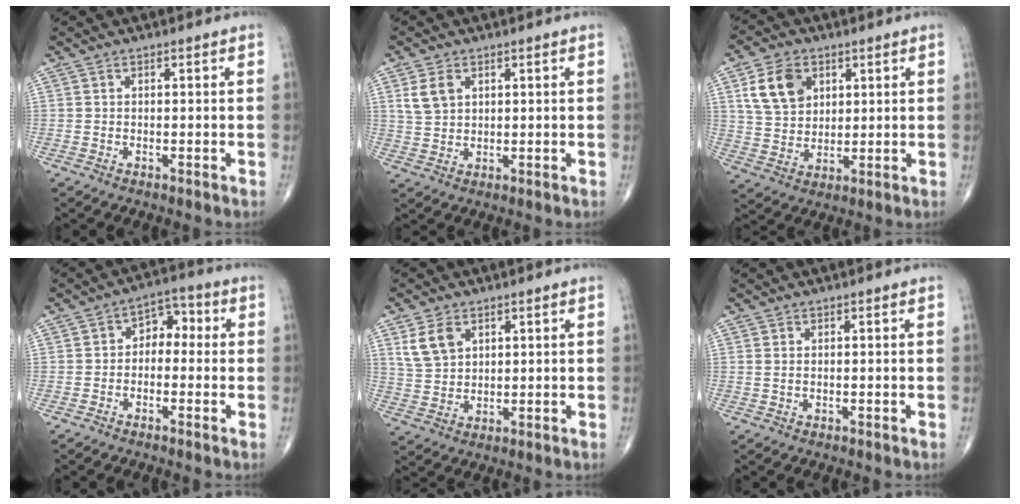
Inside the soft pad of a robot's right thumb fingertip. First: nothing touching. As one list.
[{"total": 4.7, "force": [2.0, 3.2, 2.8], "torque": [-0.049, -0.003, 0.045]}, {"total": 10.0, "force": [3.9, 7.2, 5.6], "torque": [-0.083, -0.012, 0.078]}, {"total": 5.6, "force": [-0.3, 3.9, 3.9], "torque": [-0.024, 0.029, -0.022]}, {"total": 6.3, "force": [3.0, 4.2, 3.6], "torque": [-0.061, -0.008, 0.066]}, {"total": 0.6, "force": [0.2, 0.2, 0.5], "torque": [-0.018, 0.005, 0.006]}]